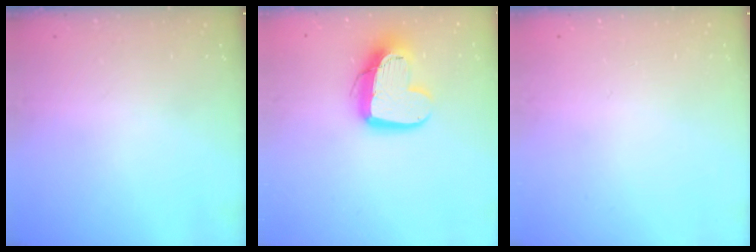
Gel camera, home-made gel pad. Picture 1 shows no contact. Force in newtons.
{"total": 15.4, "press": 15.4, "slide": 1.6}
{"total": 0.0}